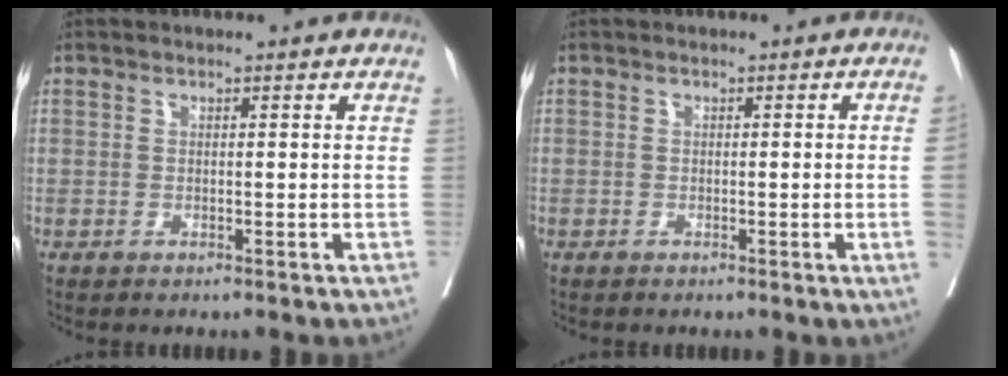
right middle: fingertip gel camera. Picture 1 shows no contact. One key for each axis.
{"total": 1.8, "fx": -0.3, "fy": -0.6, "fz": 1.7, "tx": -0.020, "ty": -0.003, "tz": -0.003}